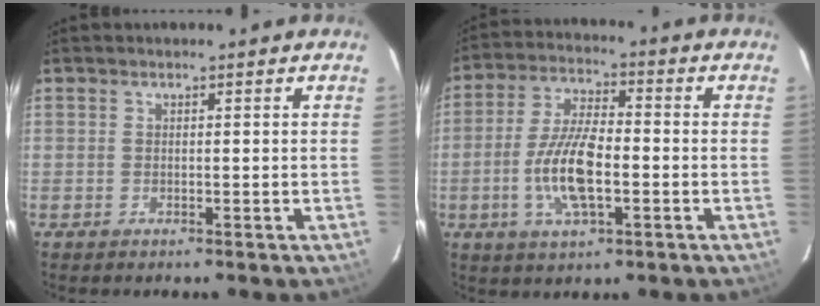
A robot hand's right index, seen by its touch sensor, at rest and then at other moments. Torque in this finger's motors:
{"motor_torque": [1.82, -0.32, 0.93, 0.13]}